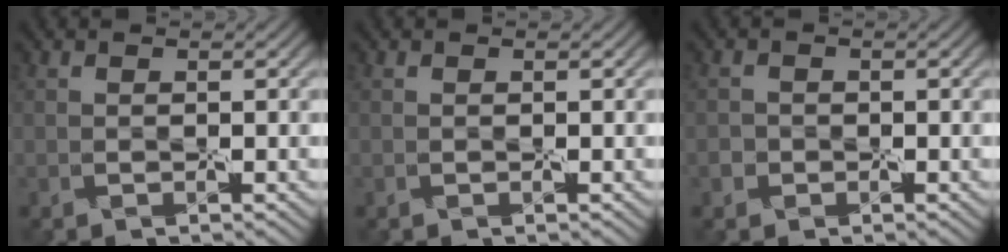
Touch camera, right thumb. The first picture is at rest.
{"total": 0.0}
{"total": 1.2, "force": [-0.5, 1.0, -0.6], "torque": [0.019, -0.006, -0.013]}